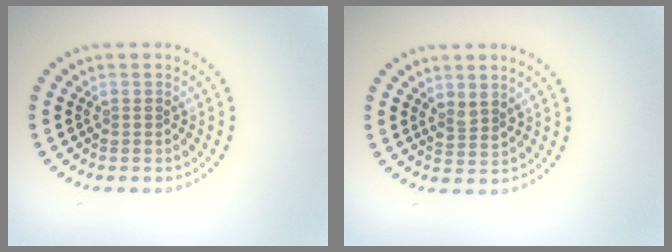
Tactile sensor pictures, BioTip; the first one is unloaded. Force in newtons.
{"total": 1.4, "press": 1.2, "slide": 0.8}